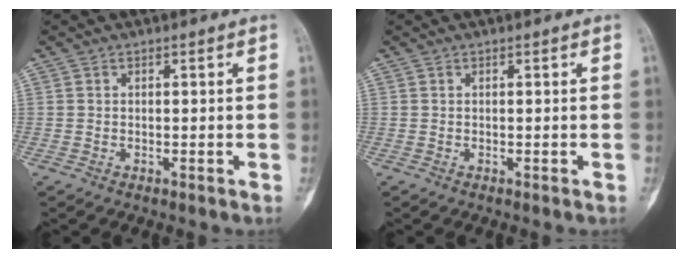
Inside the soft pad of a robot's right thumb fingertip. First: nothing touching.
{"total": 0.0}